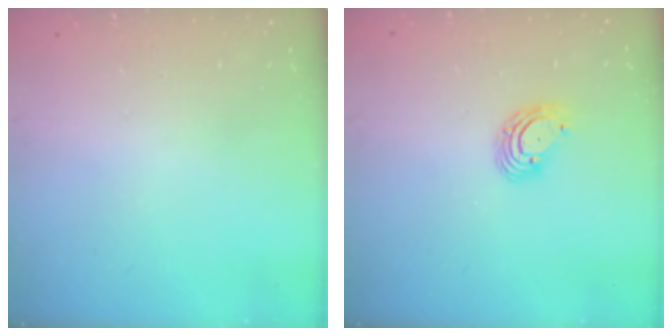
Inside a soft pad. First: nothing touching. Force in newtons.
{"total": 5.8, "press": 5.7, "slide": 0.8}